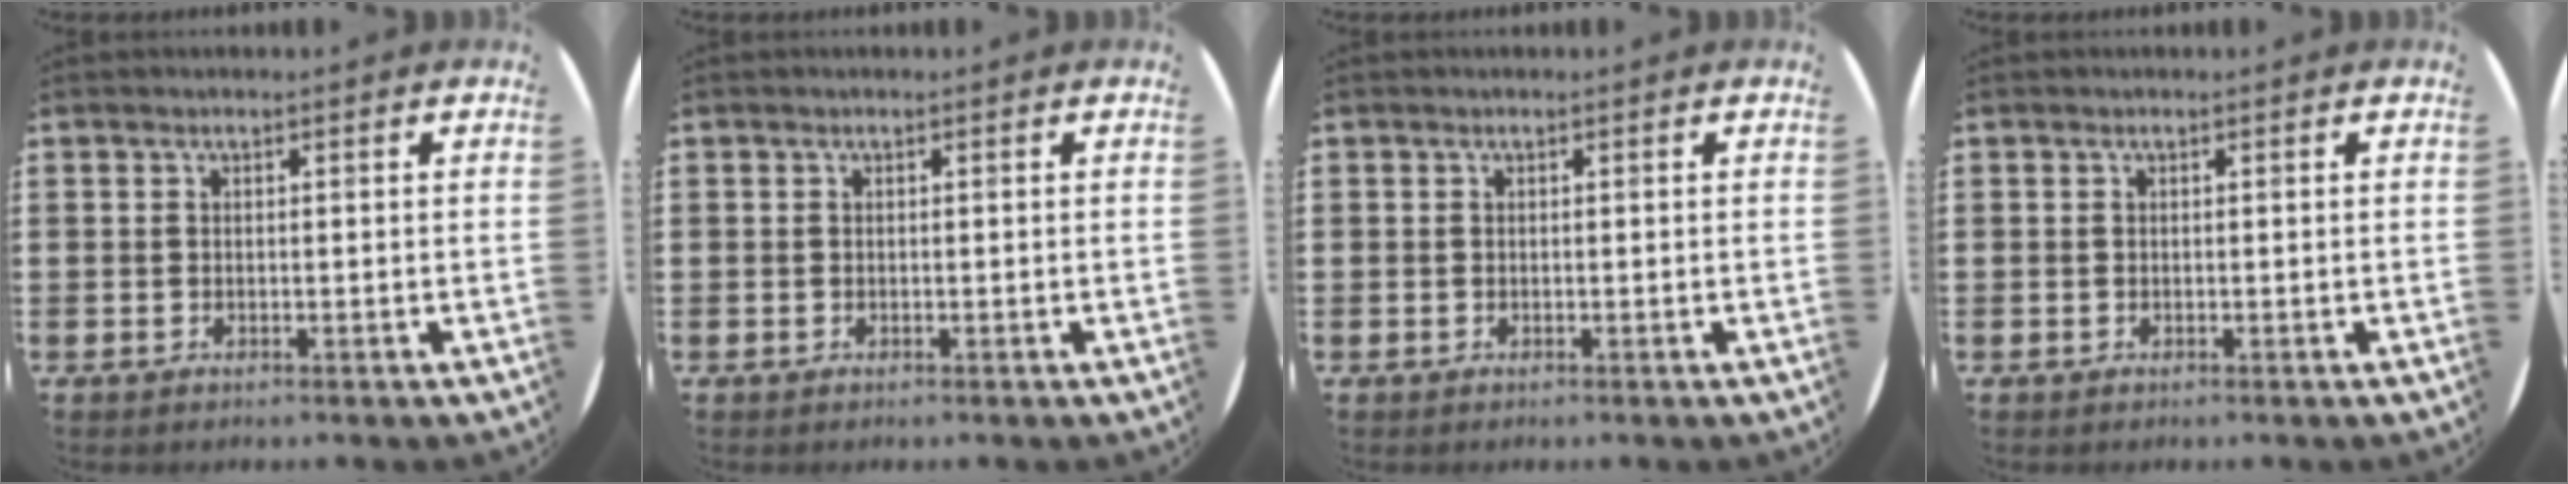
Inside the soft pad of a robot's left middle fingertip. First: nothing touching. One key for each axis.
{"total": 0.0}
{"total": 0.0}
{"total": 0.0}